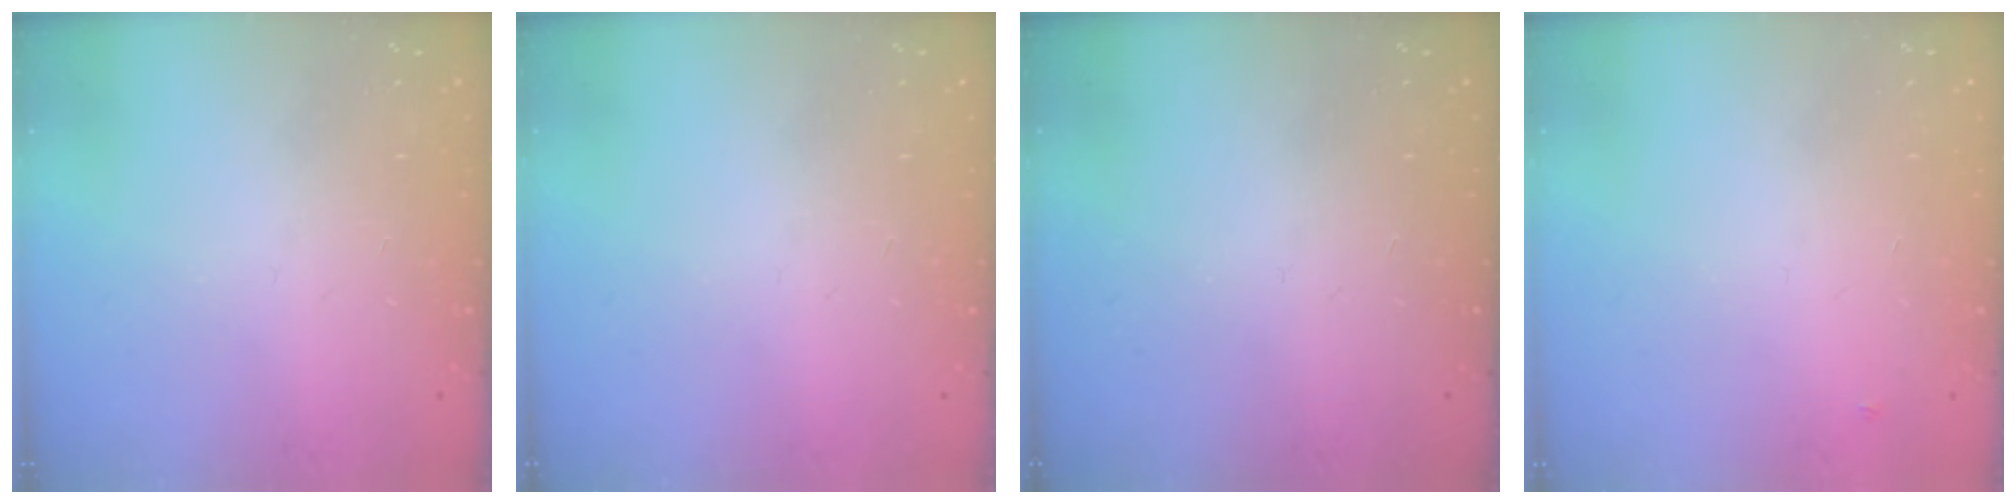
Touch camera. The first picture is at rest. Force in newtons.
{"total": 0.0}
{"total": 0.0}
{"total": 2.6, "press": 2.6, "slide": 0.2}